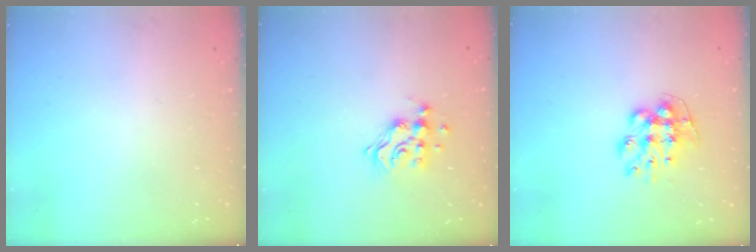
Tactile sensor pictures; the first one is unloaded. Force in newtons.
{"total": 10.8, "press": 10.8, "slide": 0.8}
{"total": 9.5, "press": 9.4, "slide": 0.8}